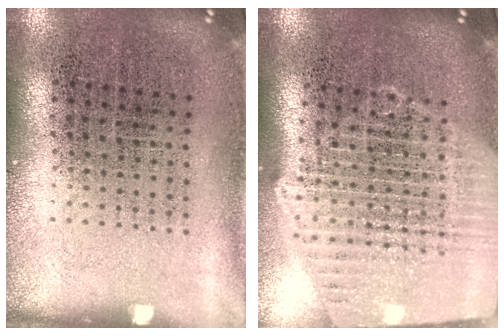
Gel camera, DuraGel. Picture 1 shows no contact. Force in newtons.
{"total": 2.1, "press": 1.9, "slide": 1.0}